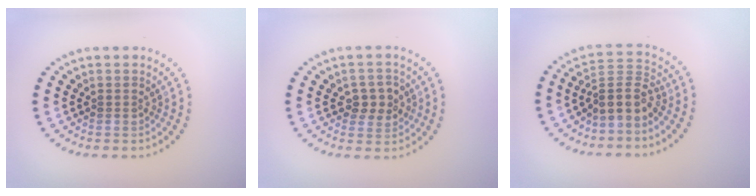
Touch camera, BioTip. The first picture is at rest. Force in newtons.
{"total": 2.5, "press": 2.5, "slide": 0.6}
{"total": 3.2, "press": 2.4, "slide": 2.2}